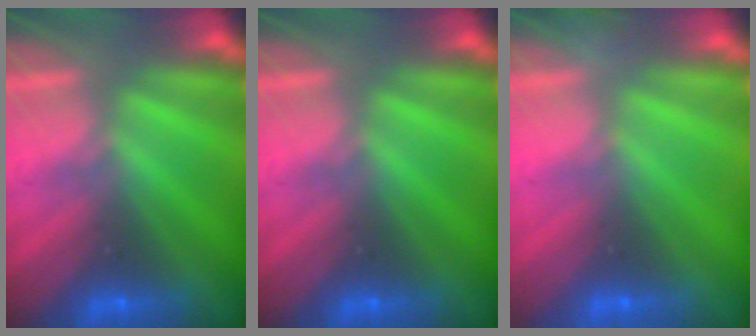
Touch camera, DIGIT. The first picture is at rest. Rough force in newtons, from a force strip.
{"total": 0.0}
{"total": 2.9}